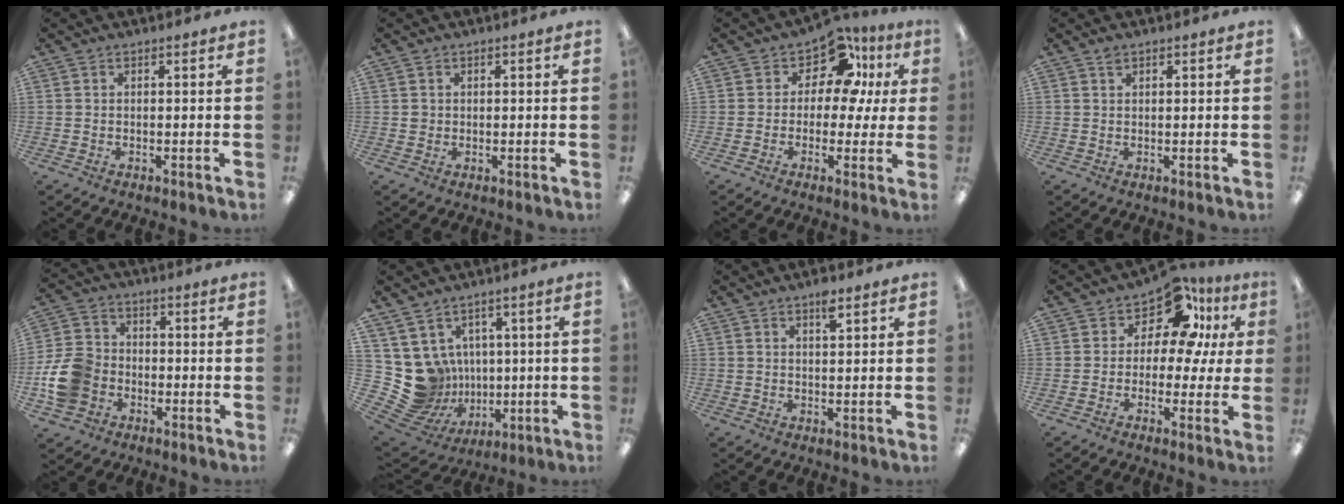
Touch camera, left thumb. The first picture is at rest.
{"total": 1.2, "force": [0.2, 1.2, 0.1], "torque": [-0.003, 0.005, 0.002]}
{"total": 11.2, "force": [5.5, 7.2, 6.6], "torque": [-0.103, -0.030, 0.099]}
{"total": 1.4, "force": [1.0, 0.8, 0.6], "torque": [-0.014, 0.001, 0.019]}
{"total": 11.2, "force": [-3.4, 9.3, 5.4], "torque": [-0.116, 0.037, -0.058]}
{"total": 11.6, "force": [1.2, 11.2, 3.0], "torque": [-0.105, -0.028, 0.040]}
{"total": 3.4, "force": [2.3, 1.0, 2.3], "torque": [-0.035, -0.005, 0.037]}
{"total": 11.8, "force": [7.1, 6.6, 6.8], "torque": [-0.113, -0.048, 0.128]}